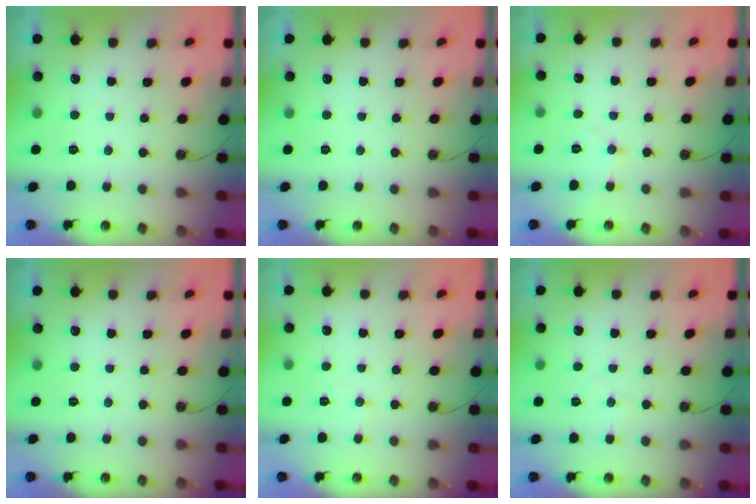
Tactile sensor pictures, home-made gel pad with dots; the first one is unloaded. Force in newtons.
{"total": 0.0}
{"total": 5.3, "press": 5.3, "slide": 0.8}
{"total": 0.0}
{"total": 4.7, "press": 4.7, "slide": 0.8}
{"total": 3.0, "press": 3.0, "slide": 0.5}